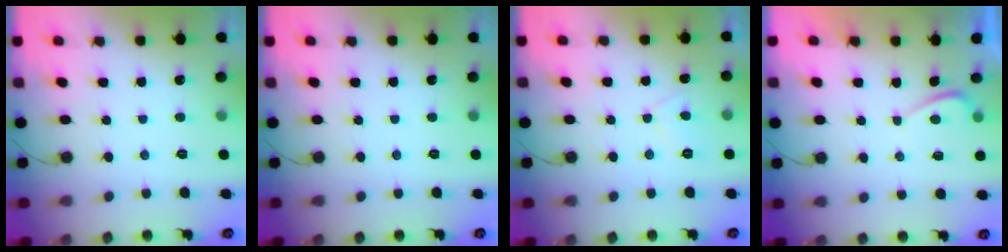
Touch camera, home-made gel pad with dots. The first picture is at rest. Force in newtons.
{"total": 0.0}
{"total": 2.6, "press": 2.5, "slide": 0.8}
{"total": 0.8, "press": 0.6, "slide": 0.5}